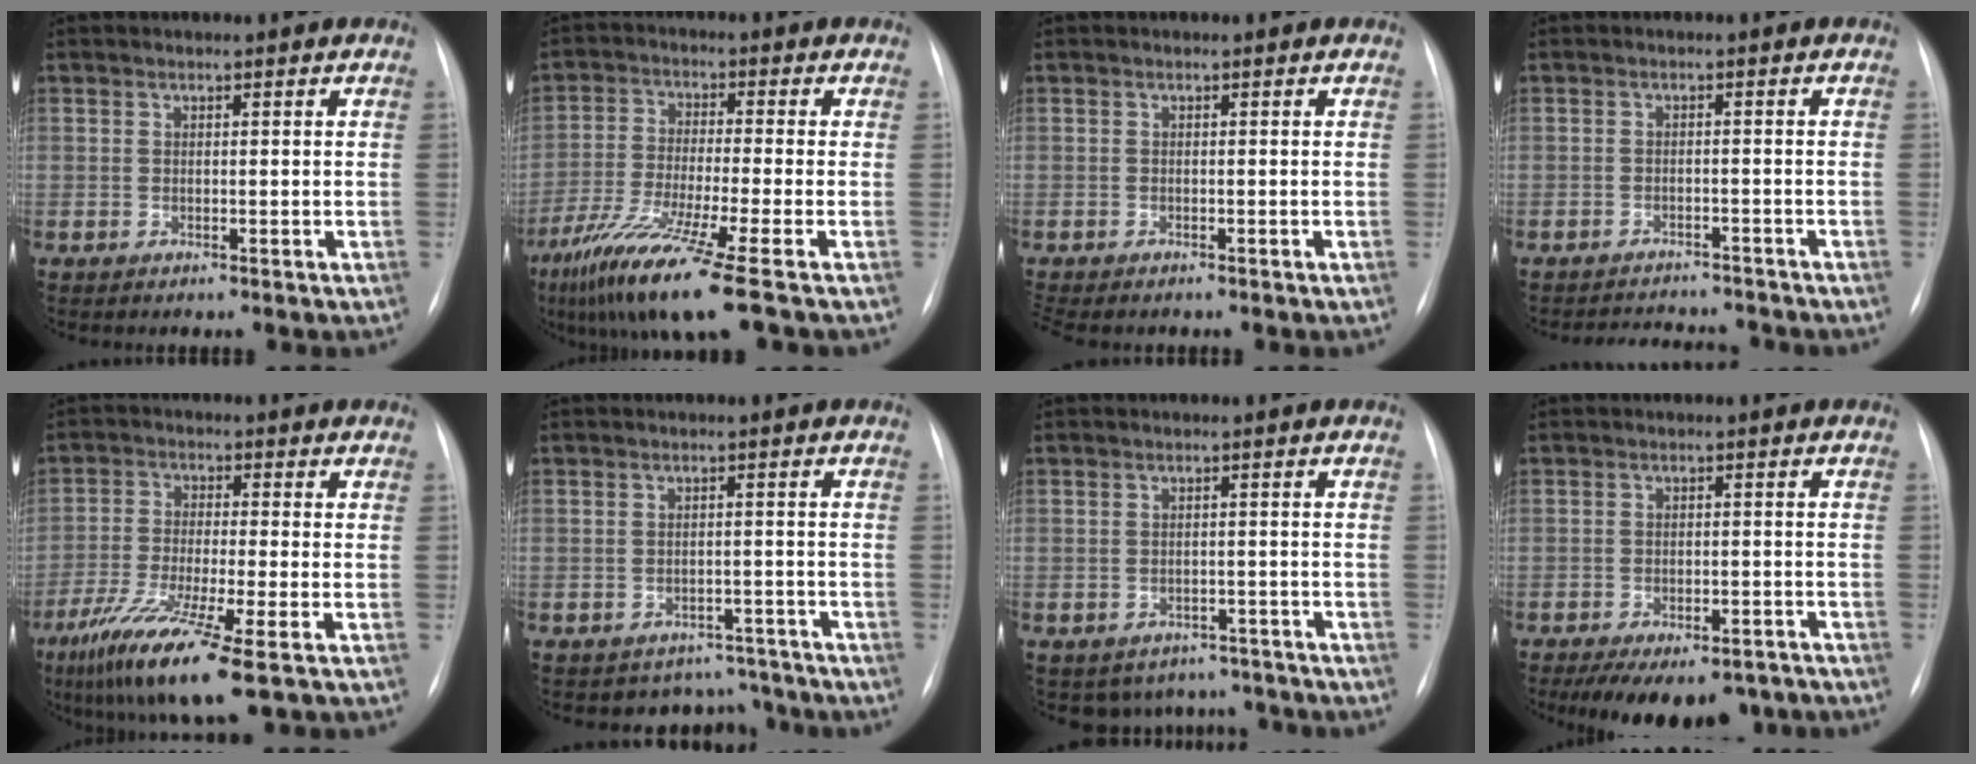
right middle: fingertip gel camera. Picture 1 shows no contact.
{"total": 12.4, "force": [-7.9, -1.3, 9.5], "torque": [-0.188, -0.044, -0.146]}
{"total": 4.1, "force": [-3.4, 1.4, 1.8], "torque": [-0.027, -0.007, -0.046]}
{"total": 6.6, "force": [-6.4, 1.4, 0.9], "torque": [-0.010, 0.004, -0.082]}
{"total": 11.2, "force": [-6.0, 0.2, 9.4], "torque": [-0.185, -0.036, -0.111]}
{"total": 5.4, "force": [-4.8, 2.4, -1.1], "torque": [0.025, 0.029, -0.056]}
{"total": 6.5, "force": [-5.6, 3.4, 0.1], "torque": [0.014, 0.019, -0.064]}
{"total": 13.6, "force": [-10.0, 6.4, 6.5], "torque": [-0.111, -0.001, -0.128]}